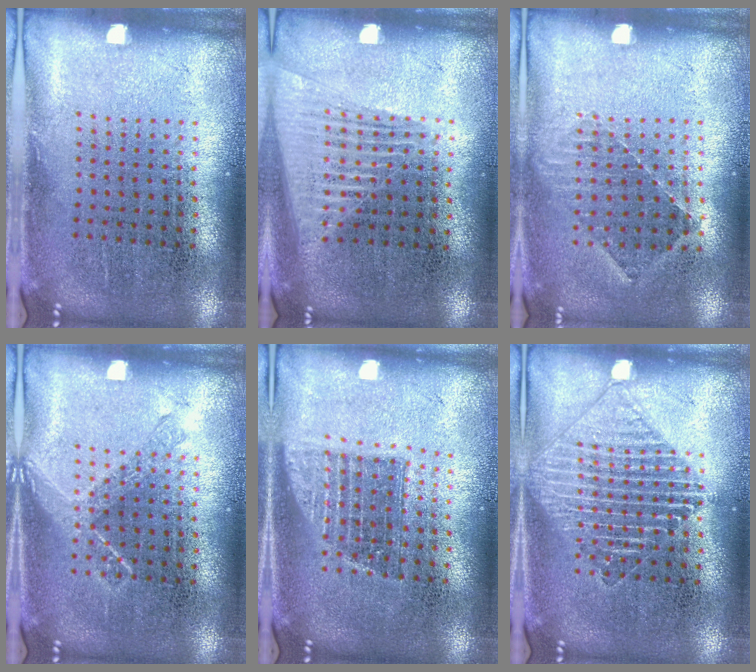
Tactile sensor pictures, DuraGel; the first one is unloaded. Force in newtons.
{"total": 1.5, "press": 1.4, "slide": 0.4}
{"total": 0.9, "press": 0.9, "slide": 0.2}
{"total": 1.9, "press": 1.8, "slide": 0.4}
{"total": 1.2, "press": 1.0, "slide": 0.7}
{"total": 2.8, "press": 2.8, "slide": 0.5}